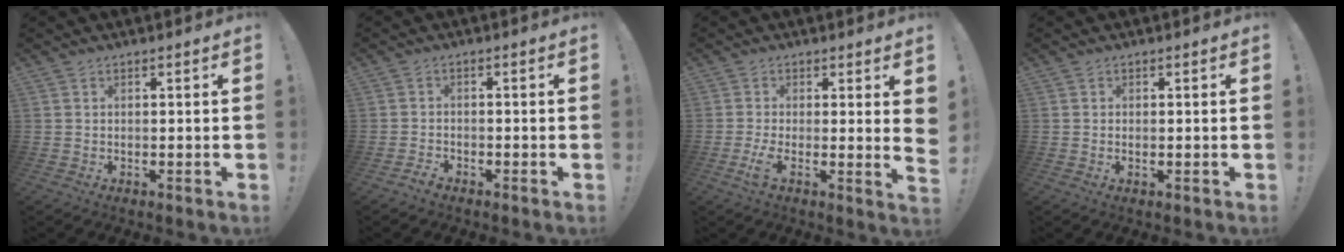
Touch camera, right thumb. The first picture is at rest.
{"total": 2.3, "force": [-2.1, 0.5, 0.9], "torque": [-0.015, 0.011, -0.036]}
{"total": 6.2, "force": [-0.1, 1.0, 6.1], "torque": [-0.104, -0.026, 0.002]}
{"total": 0.0}